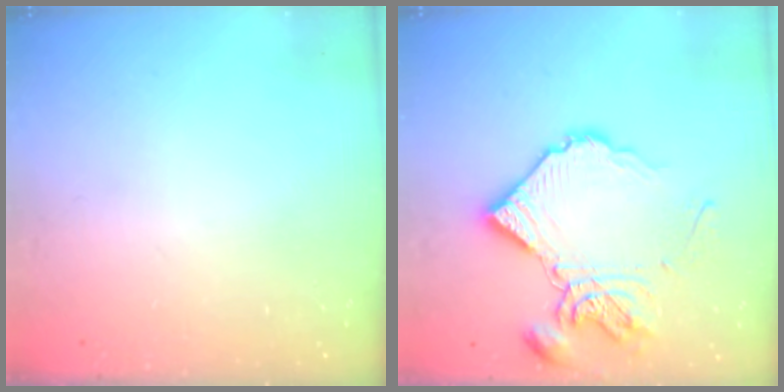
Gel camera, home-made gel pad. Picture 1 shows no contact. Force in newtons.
{"total": 14.8, "press": 14.7, "slide": 1.5}